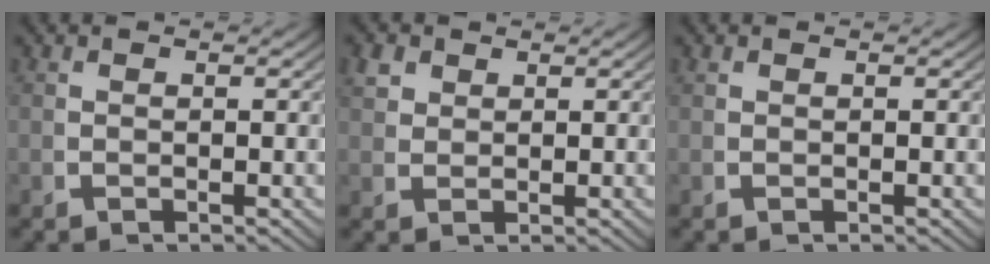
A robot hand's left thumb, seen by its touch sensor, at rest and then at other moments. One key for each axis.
{"total": 2.3, "fx": 1.5, "fy": 1.5, "fz": 0.9, "tx": -0.023, "ty": -0.005, "tz": 0.036}
{"total": 0.0}